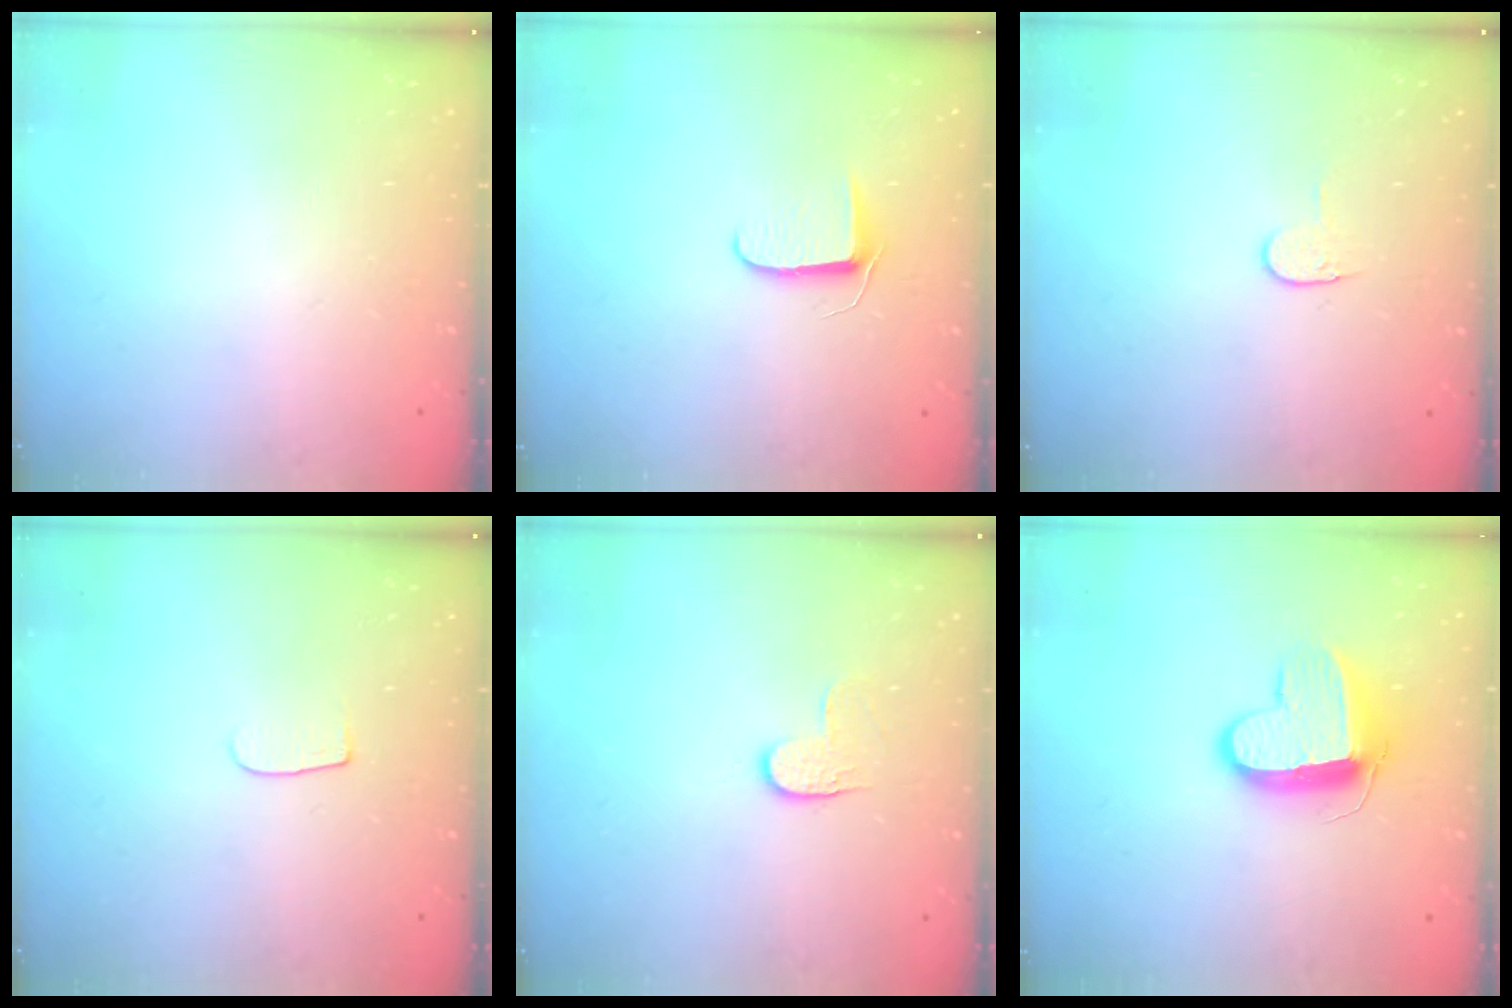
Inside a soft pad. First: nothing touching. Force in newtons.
{"total": 6.4, "press": 6.3, "slide": 0.8}
{"total": 3.8, "press": 3.7, "slide": 0.4}
{"total": 3.8, "press": 3.8, "slide": 0.5}
{"total": 4.2, "press": 4.2, "slide": 0.5}
{"total": 11.3, "press": 11.3, "slide": 1.1}